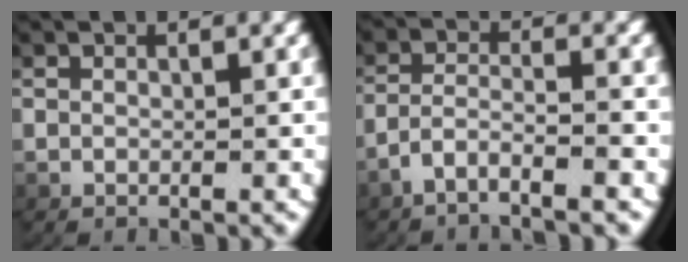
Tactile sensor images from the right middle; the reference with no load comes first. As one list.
[{"total": 3.5, "force": [-2.9, 0.5, 2.0], "torque": [-0.048, -0.010, -0.047]}]